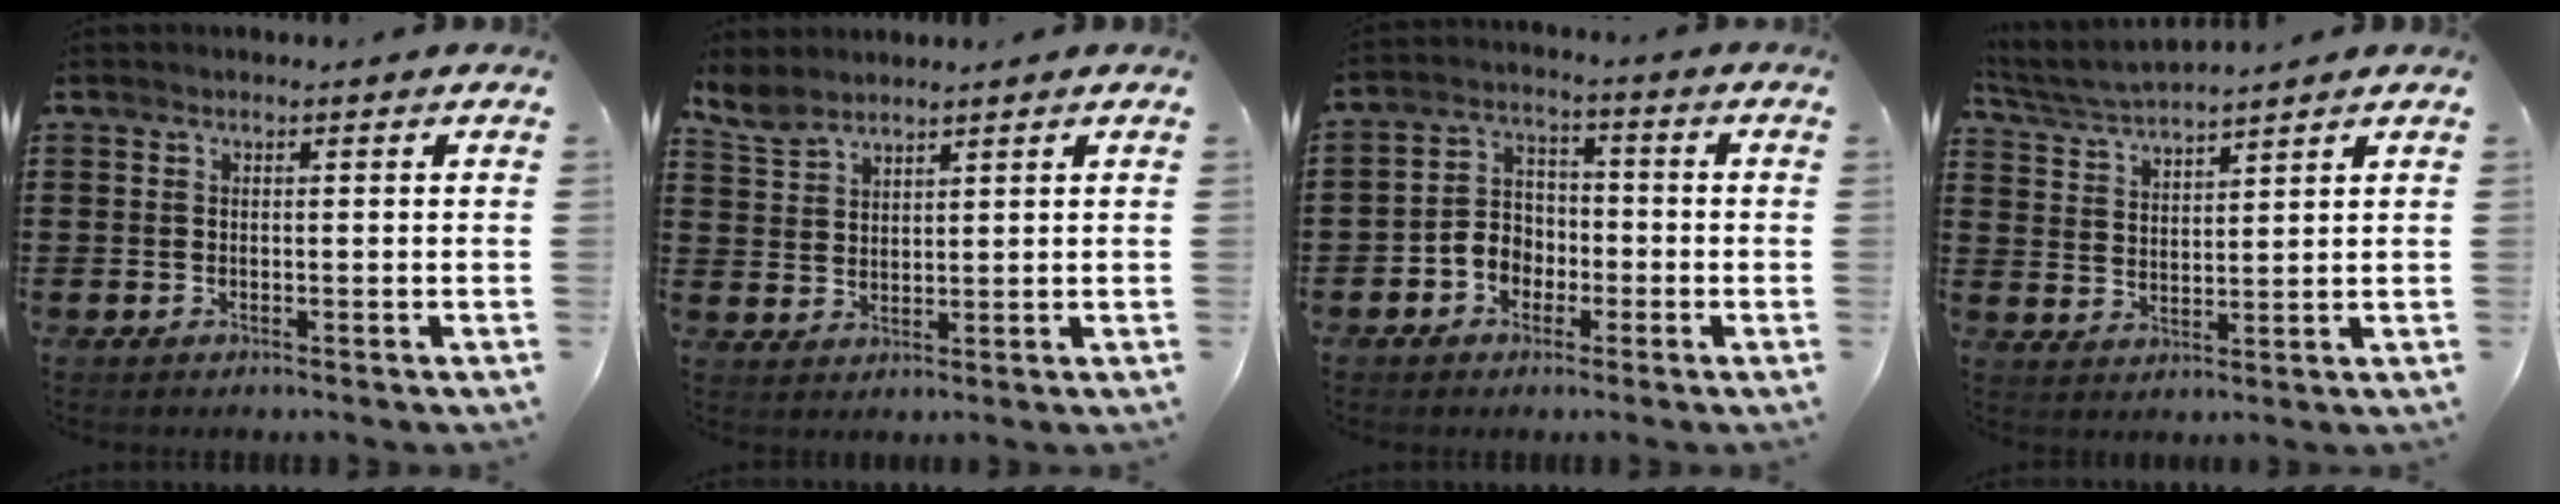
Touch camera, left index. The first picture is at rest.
{"total": 4.0, "force": [3.6, 1.2, 1.0], "torque": [-0.033, -0.007, 0.070]}
{"total": 4.9, "force": [-2.6, 3.8, 1.6], "torque": [-0.047, 0.010, -0.056]}
{"total": 4.1, "force": [4.0, -0.2, 0.8], "torque": [-0.031, -0.017, 0.071]}